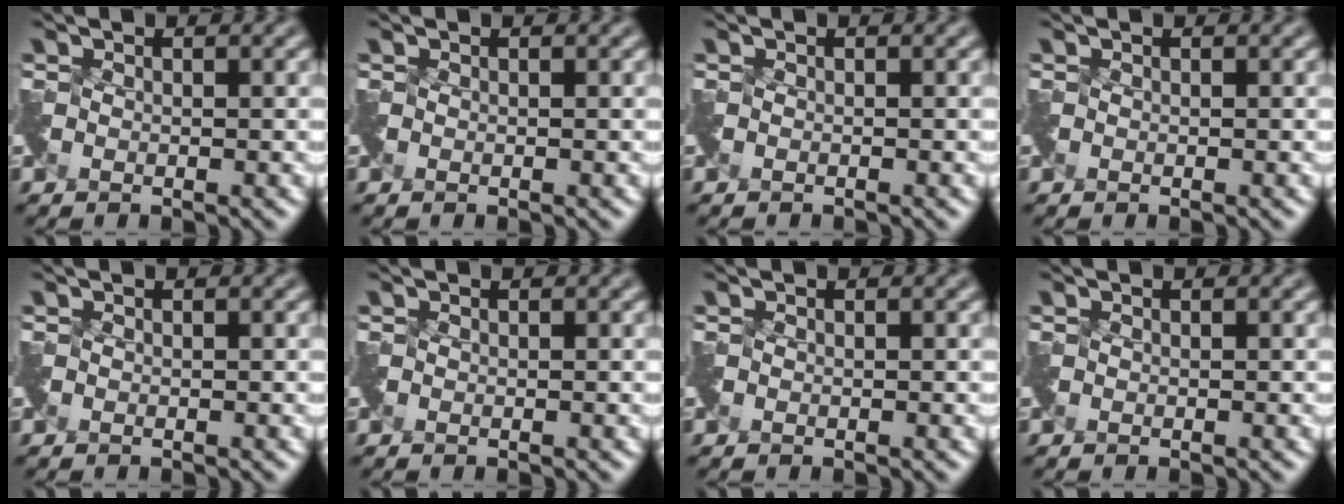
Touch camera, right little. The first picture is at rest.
{"total": 0.0}
{"total": 0.6, "force": [-0.6, 0.0, 0.0], "torque": [0.002, -0.004, -0.012]}
{"total": 0.0}
{"total": 0.0}
{"total": 0.0}
{"total": 0.0}
{"total": 0.0}